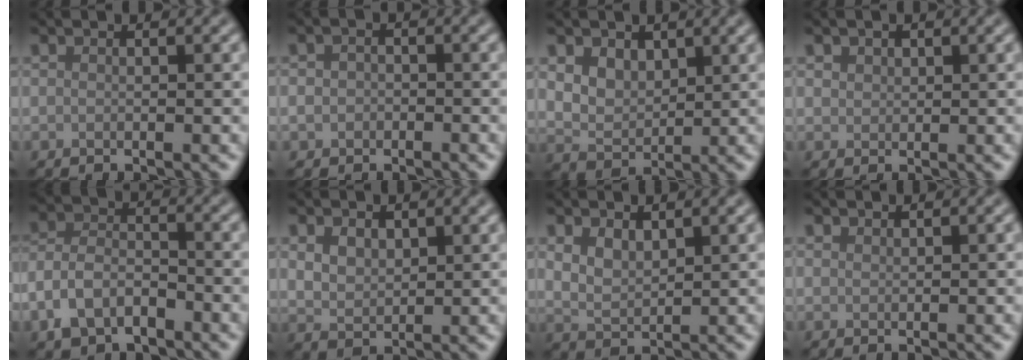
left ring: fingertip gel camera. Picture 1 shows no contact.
{"total": 1.7, "force": [-0.6, 1.5, 0.5], "torque": [-0.002, -0.004, -0.015]}
{"total": 3.1, "force": [1.4, 2.2, 1.7], "torque": [-0.037, -0.007, 0.026]}
{"total": 1.1, "force": [0.6, 0.8, 0.2], "torque": [-0.003, -0.001, 0.012]}
{"total": 4.5, "force": [-2.6, 2.6, 2.5], "torque": [-0.047, 0.000, -0.061]}
{"total": 2.6, "force": [1.2, 1.7, 1.6], "torque": [-0.035, -0.004, 0.027]}
{"total": 2.5, "force": [1.2, 1.3, 1.7], "torque": [-0.038, -0.004, 0.029]}
{"total": 0.7, "force": [0.7, 0.2, 0.0], "torque": [0.001, -0.001, 0.016]}